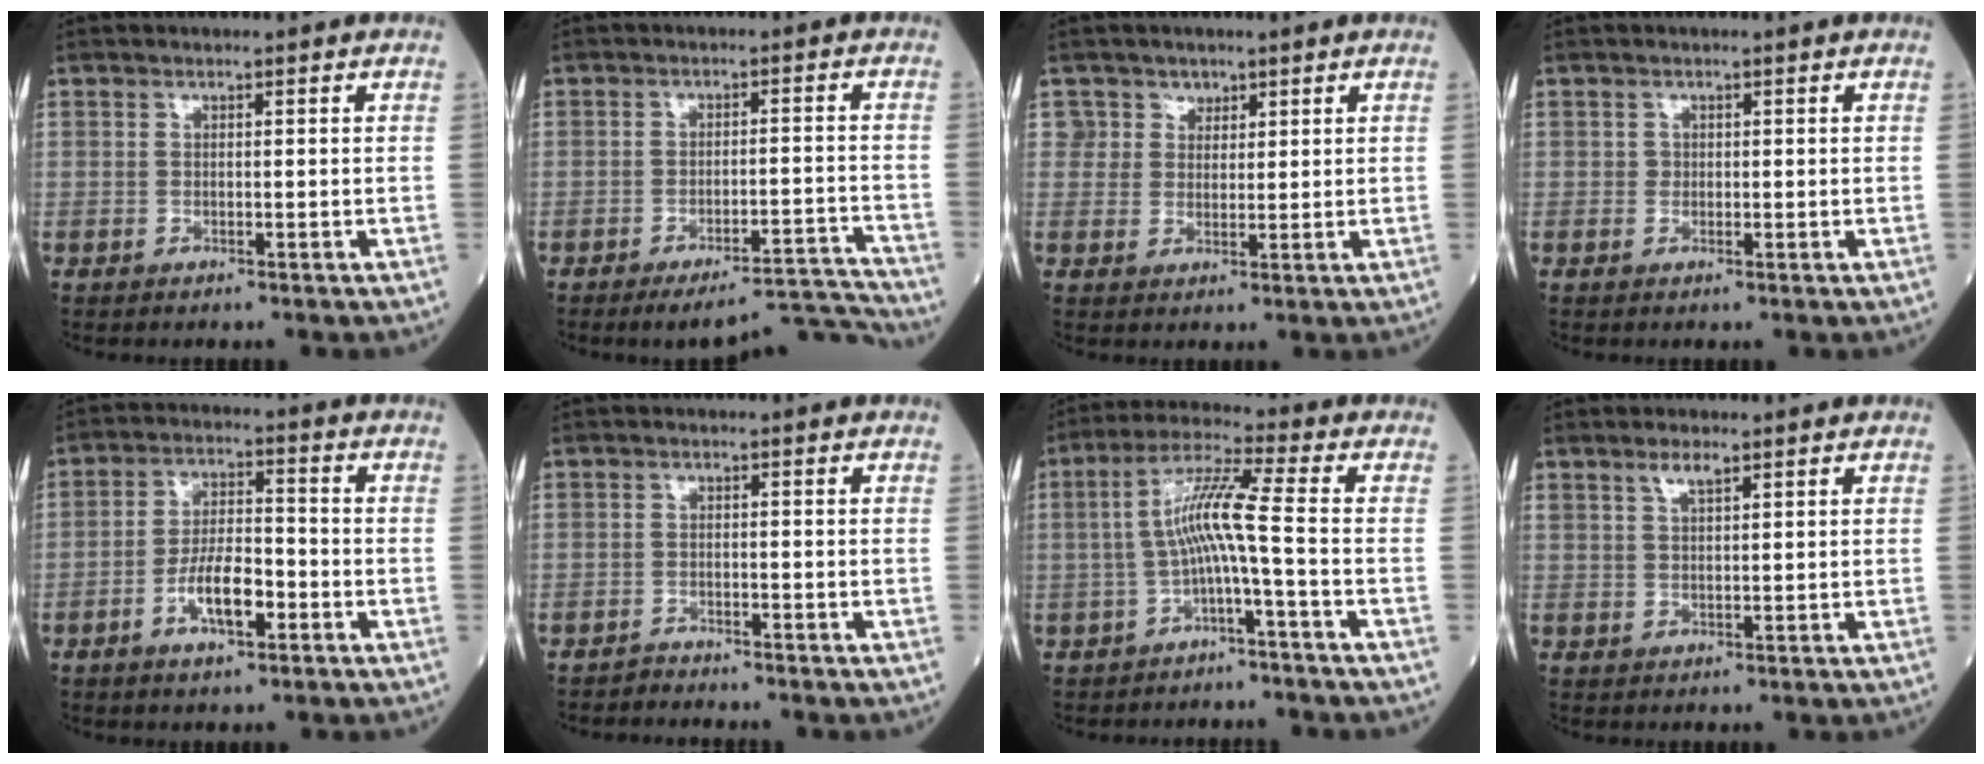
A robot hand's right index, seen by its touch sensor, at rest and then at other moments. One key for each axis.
{"total": 9.4, "fx": -9.3, "fy": -0.8, "fz": 1.6, "tx": 0.004, "ty": 0.015, "tz": -0.138}
{"total": 3.2, "fx": 1.8, "fy": 2.5, "fz": -0.6, "tx": 0.031, "ty": -0.003, "tz": 0.023}
{"total": 0.6, "fx": 0.0, "fy": 0.6, "fz": 0.1, "tx": 0.001, "ty": 0.003, "tz": 0.000}
{"total": 7.6, "fx": -3.2, "fy": 2.5, "fz": 6.4, "tx": -0.124, "ty": 0.006, "tz": -0.058}
{"total": 1.6, "fx": -1.5, "fy": 0.0, "fz": -0.5, "tx": 0.011, "ty": -0.007, "tz": -0.024}
{"total": 7.3, "fx": -1.5, "fy": -0.9, "fz": 7.1, "tx": -0.139, "ty": 0.025, "tz": -0.026}
{"total": 2.4, "fx": 1.7, "fy": 0.5, "fz": 1.7, "tx": -0.035, "ty": 0.003, "tz": 0.033}